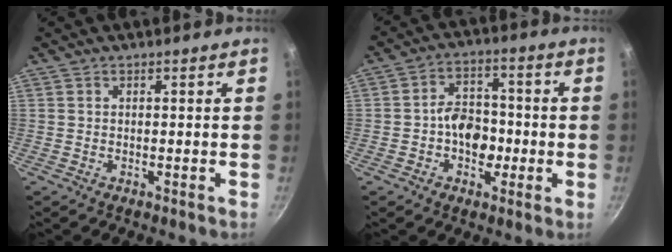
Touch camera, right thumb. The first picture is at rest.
{"total": 8.6, "force": [-1.6, 6.2, 5.8], "torque": [-0.054, 0.018, -0.034]}